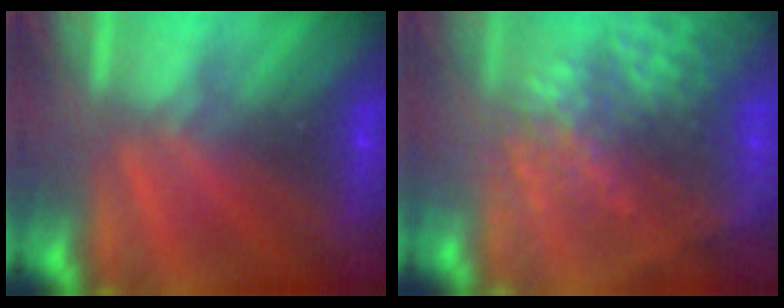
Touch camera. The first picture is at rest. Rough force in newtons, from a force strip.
{"total": 8.8}